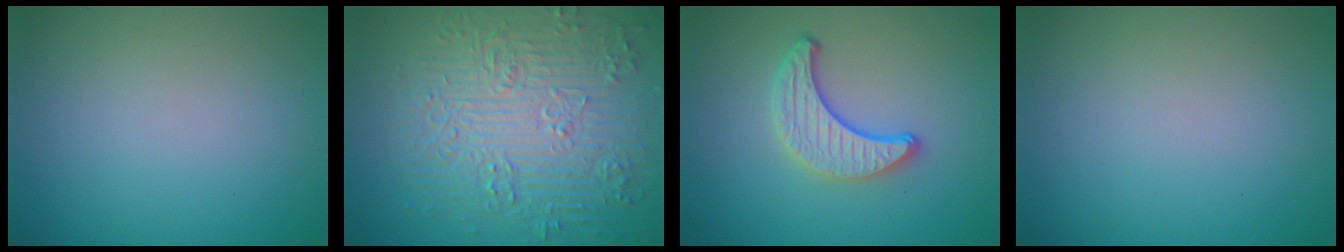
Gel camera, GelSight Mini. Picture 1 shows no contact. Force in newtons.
{"total": 9.2, "press": 6.8, "slide": 6.2}
{"total": 3.6, "press": 3.1, "slide": 1.8}
{"total": 0.0}